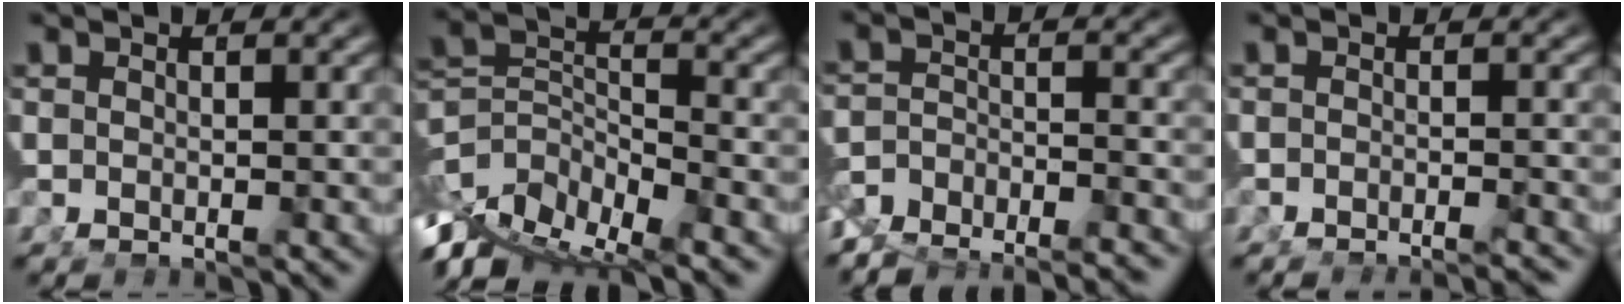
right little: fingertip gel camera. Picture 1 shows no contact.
{"total": 10.9, "force": [-5.0, 6.5, 7.1], "torque": [-0.138, -0.071, -0.050]}
{"total": 7.4, "force": [-6.5, 2.8, 2.1], "torque": [-0.021, -0.018, -0.104]}
{"total": 2.7, "force": [-2.6, -0.2, 0.6], "torque": [0.000, 0.001, -0.045]}